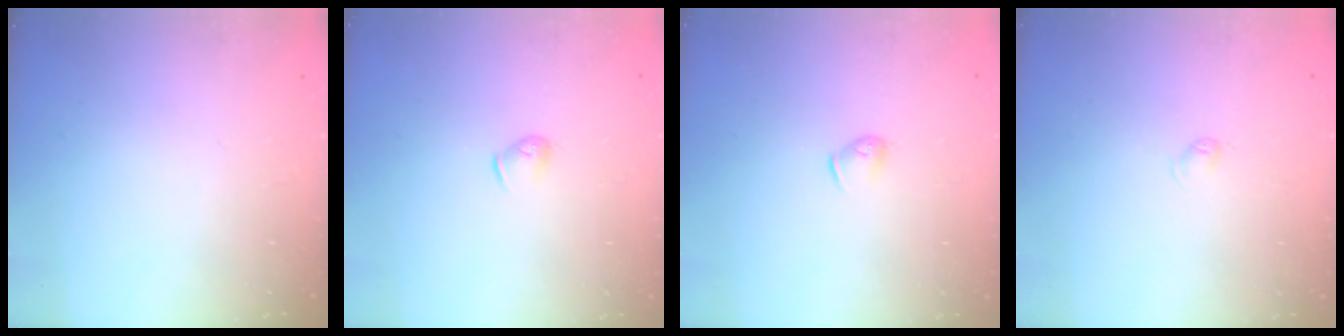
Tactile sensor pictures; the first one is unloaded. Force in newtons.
{"total": 4.0, "press": 3.9, "slide": 1.0}
{"total": 4.0, "press": 3.9, "slide": 1.0}
{"total": 2.6, "press": 2.6, "slide": 0.4}